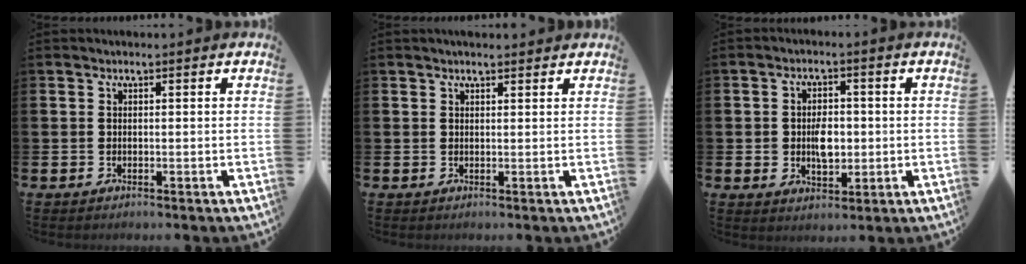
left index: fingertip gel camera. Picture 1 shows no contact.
{"total": 1.2, "force": [1.2, 0.2, 0.4], "torque": [0.006, -0.002, 0.018]}
{"total": 4.7, "force": [-0.3, 3.2, 3.4], "torque": [-0.046, 0.002, -0.012]}